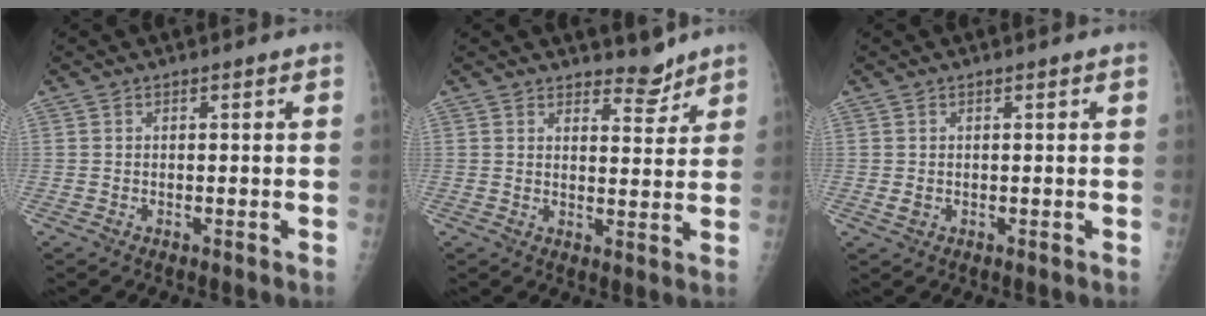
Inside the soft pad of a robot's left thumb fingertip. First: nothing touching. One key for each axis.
{"total": 4.1, "fx": 3.8, "fy": 1.5, "fz": 0.7, "tx": 0.011, "ty": -0.033, "tz": 0.058}
{"total": 1.1, "fx": 0.1, "fy": 0.9, "fz": 0.6, "tx": -0.009, "ty": -0.001, "tz": 0.006}